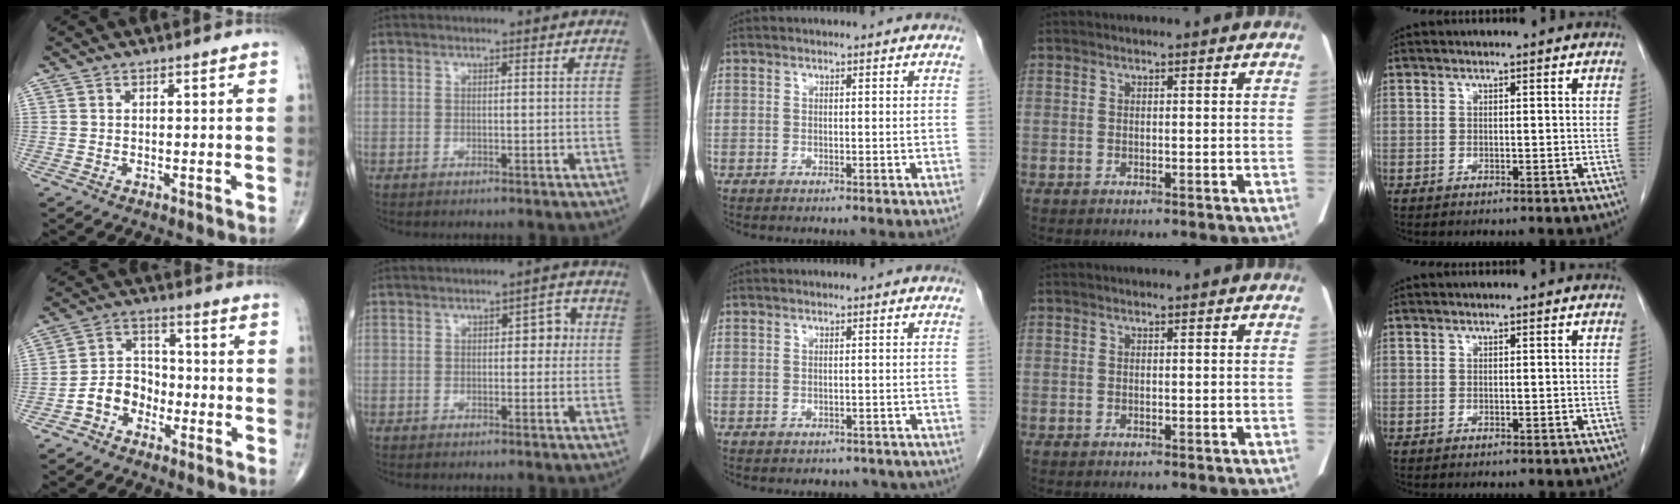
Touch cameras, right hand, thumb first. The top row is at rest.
{"thumb": {"total": 7.4, "force": [-3.4, 5.7, 3.3], "torque": [-0.037, 0.038, -0.071]}, "index": {"total": 3.3, "force": [0.4, 1.7, 2.8], "torque": [-0.031, 0.017, 0.003]}, "middle": {"total": 5.1, "force": [-4.3, 2.6, 0.9], "torque": [-0.008, 0.007, -0.041]}}